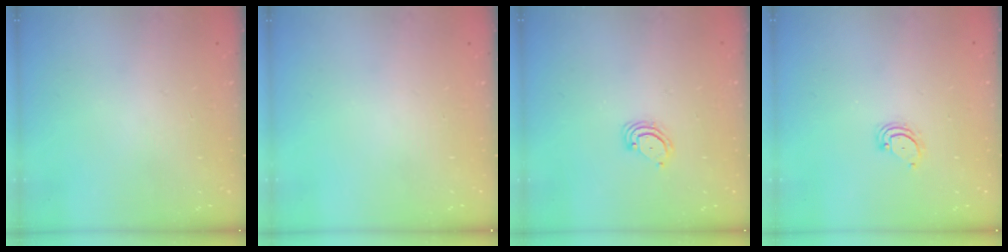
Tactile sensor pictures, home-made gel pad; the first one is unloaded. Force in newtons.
{"total": 0.0}
{"total": 3.8, "press": 3.8, "slide": 0.3}
{"total": 2.3, "press": 2.3, "slide": 0.2}